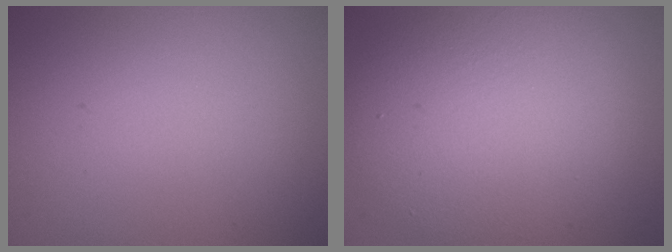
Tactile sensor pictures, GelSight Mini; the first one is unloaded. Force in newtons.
{"total": 8.5, "press": 8.5, "slide": 0.8}